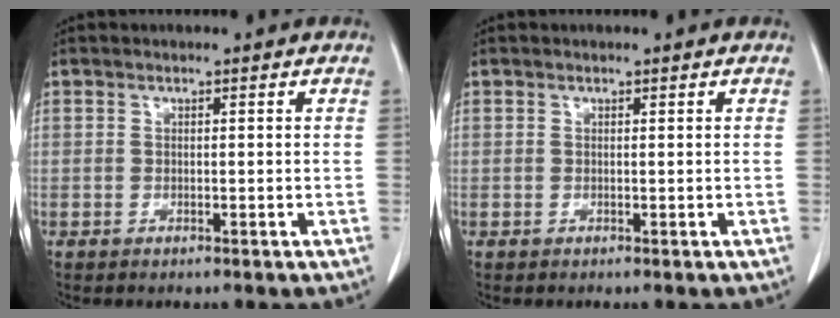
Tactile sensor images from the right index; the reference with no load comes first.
{"total": 0.0}